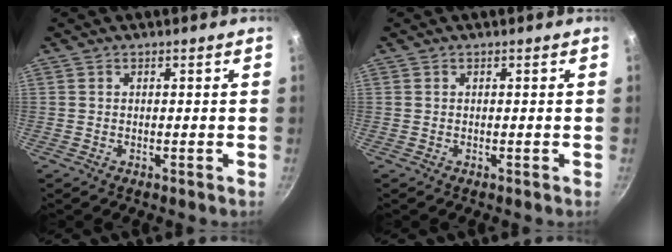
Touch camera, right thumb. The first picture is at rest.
{"total": 0.0}